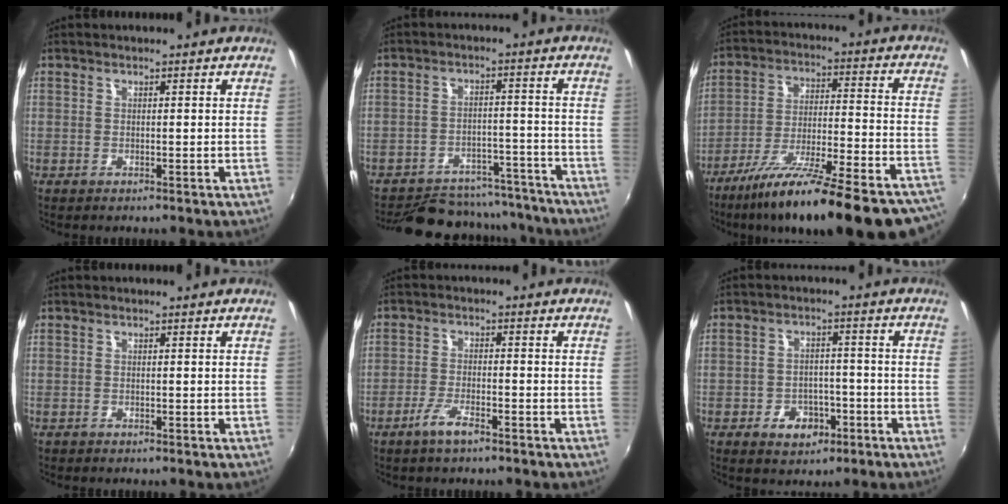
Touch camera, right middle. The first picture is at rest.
{"total": 20.0, "force": [-17.6, 7.2, 6.3], "torque": [-0.132, 0.030, -0.220]}
{"total": 30.1, "force": [-24.5, 4.8, 16.8], "torque": [-0.265, -0.064, -0.347]}
{"total": 0.6, "force": [-0.4, 0.4, 0.0], "torque": [-0.001, -0.003, -0.008]}
{"total": 4.5, "force": [-3.2, 1.0, 3.0], "torque": [-0.072, -0.007, -0.062]}
{"total": 6.4, "force": [-3.5, 4.5, 2.8], "torque": [-0.066, 0.010, -0.042]}